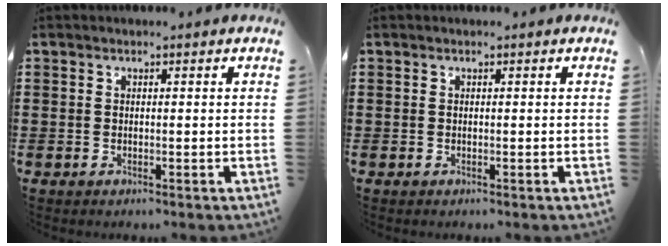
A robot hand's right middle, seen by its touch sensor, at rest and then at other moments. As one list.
[{"total": 0.0}]